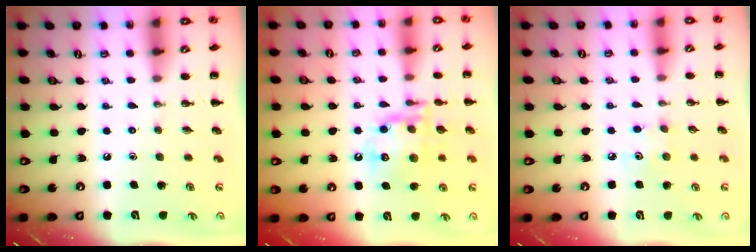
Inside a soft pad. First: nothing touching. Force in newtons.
{"total": 15.0, "press": 14.8, "slide": 2.7}
{"total": 4.5, "press": 4.3, "slide": 1.1}